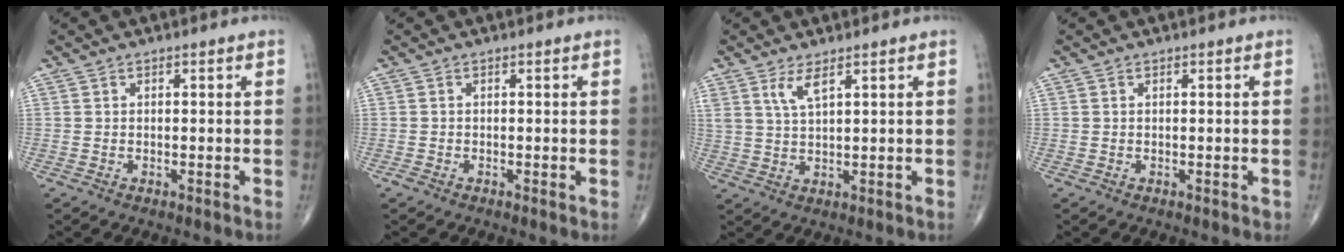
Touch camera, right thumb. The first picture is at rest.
{"total": 0.9, "force": [-0.4, 0.5, 0.7], "torque": [-0.016, -0.004, -0.012]}
{"total": 3.9, "force": [2.3, 1.0, 3.0], "torque": [-0.065, -0.014, 0.053]}
{"total": 0.0}